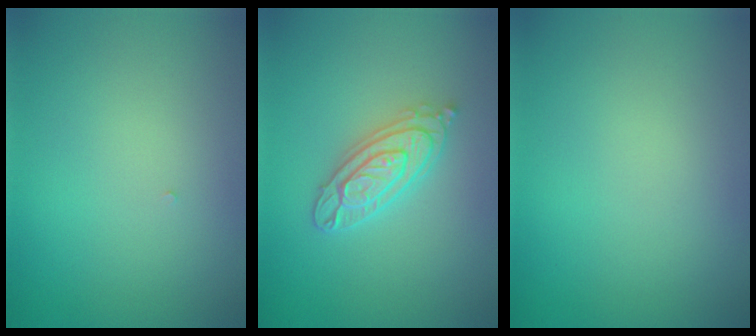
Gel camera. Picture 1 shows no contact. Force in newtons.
{"total": 4.0, "press": 4.0, "slide": 0.6}
{"total": 0.0}